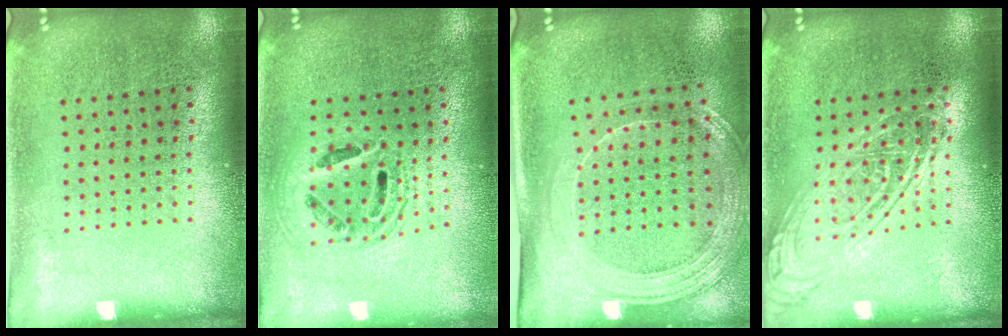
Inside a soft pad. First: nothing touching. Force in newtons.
{"total": 1.5, "press": 1.3, "slide": 0.8}
{"total": 1.9, "press": 1.7, "slide": 0.9}
{"total": 2.6, "press": 2.6, "slide": 0.4}